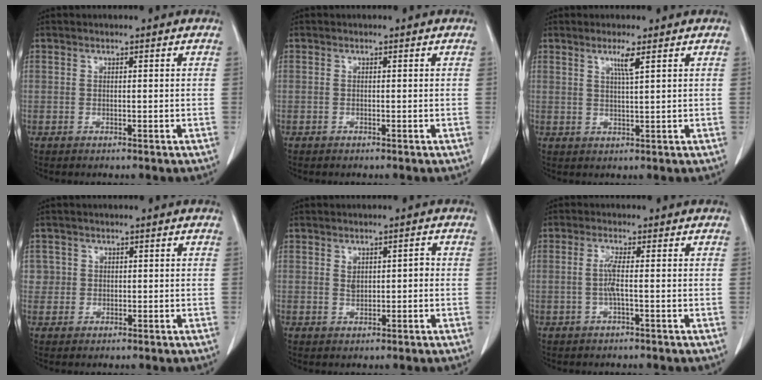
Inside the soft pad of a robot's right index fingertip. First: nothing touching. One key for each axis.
{"total": 0.0}
{"total": 2.6, "fx": 1.5, "fy": -0.2, "fz": 2.1, "tx": -0.045, "ty": -0.003, "tz": 0.028}
{"total": 2.1, "fx": 0.5, "fy": 2.0, "fz": -0.2, "tx": 0.023, "ty": 0.006, "tz": 0.007}
{"total": 2.2, "fx": 0.3, "fy": 1.4, "fz": 1.7, "tx": -0.025, "ty": 0.011, "tz": 0.013}
{"total": 2.3, "fx": -0.2, "fy": -0.1, "fz": 2.3, "tx": -0.046, "ty": 0.002, "tz": -0.003}